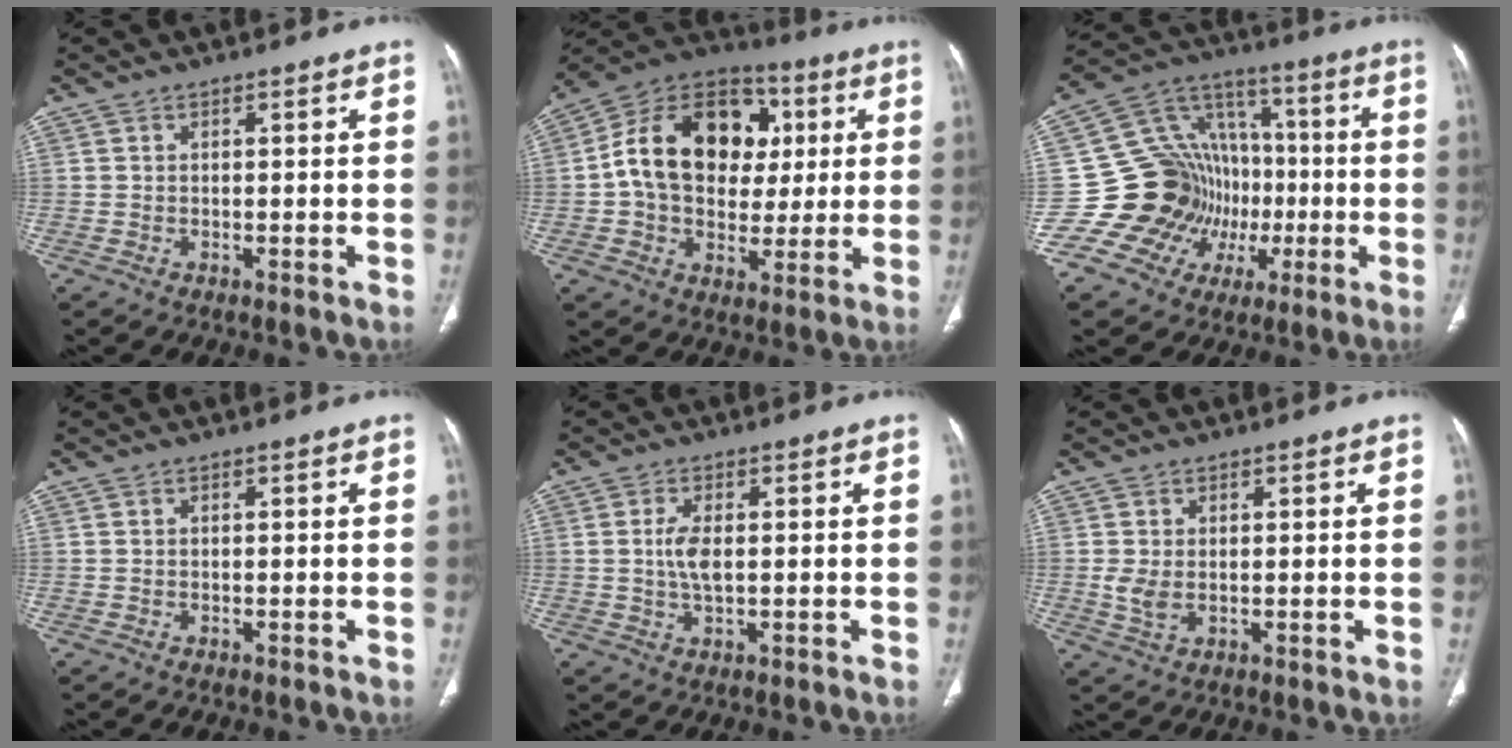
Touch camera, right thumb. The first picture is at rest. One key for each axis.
{"total": 20.9, "fx": 3.2, "fy": 15.5, "fz": 13.7, "tx": -0.202, "ty": 0.021, "tz": 0.049}
{"total": 19.1, "fx": -3.6, "fy": 16.5, "fz": 8.9, "tx": -0.092, "ty": 0.055, "tz": -0.054}
{"total": 0.0}
{"total": 4.1, "fx": 0.3, "fy": 1.7, "fz": 3.7, "tx": -0.081, "ty": -0.002, "tz": 0.009}
{"total": 2.9, "fx": 0.2, "fy": 1.7, "fz": 2.4, "tx": -0.052, "ty": -0.009, "tz": 0.009}